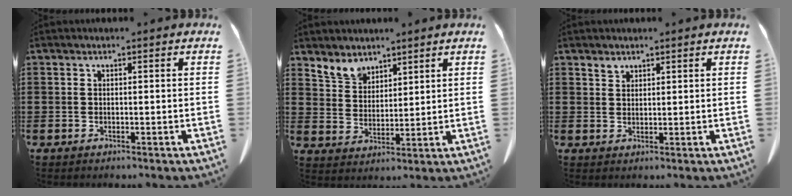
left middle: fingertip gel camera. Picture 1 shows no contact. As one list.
[{"total": 4.5, "force": [3.9, 2.2, 0.8], "torque": [-0.032, -0.004, 0.073]}, {"total": 1.6, "force": [1.4, 0.7, 0.3], "torque": [-0.002, -0.002, 0.025]}]